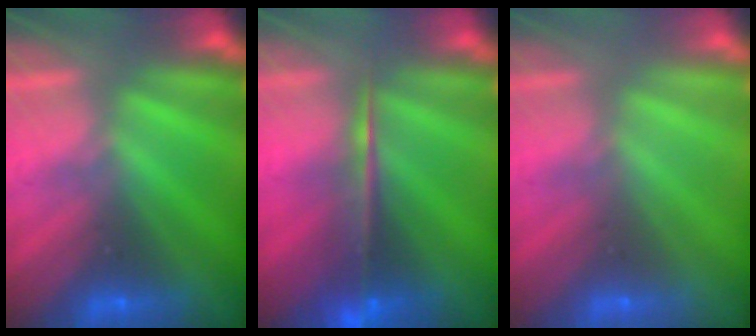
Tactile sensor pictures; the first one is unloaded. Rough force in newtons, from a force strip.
{"total": 5.7}
{"total": 3.4}